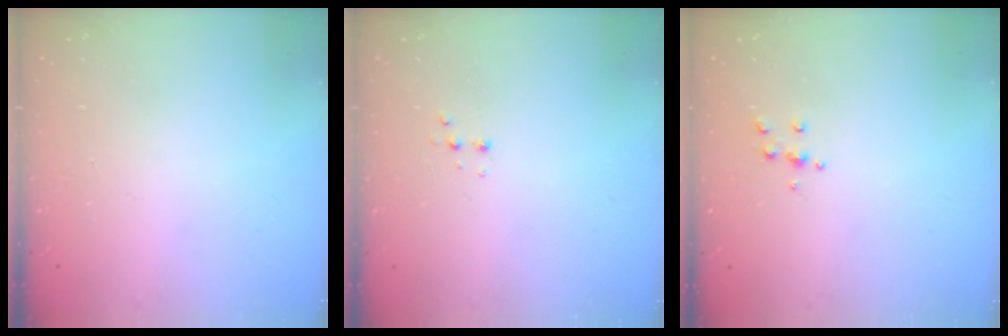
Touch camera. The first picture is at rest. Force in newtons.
{"total": 2.9, "press": 2.8, "slide": 1.0}
{"total": 4.3, "press": 4.3, "slide": 0.5}